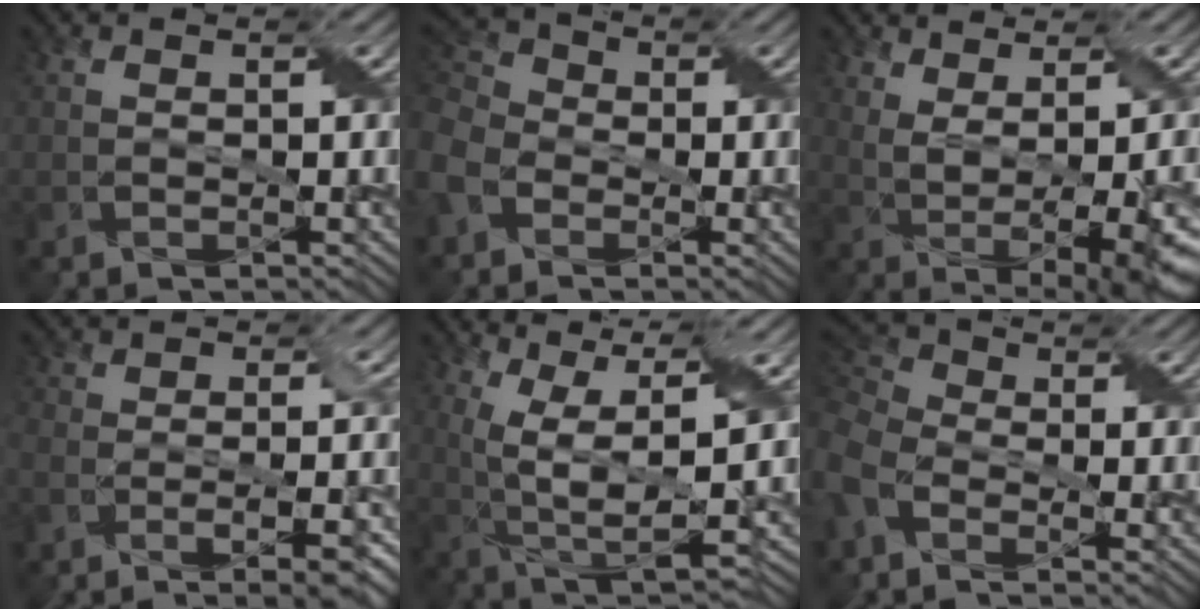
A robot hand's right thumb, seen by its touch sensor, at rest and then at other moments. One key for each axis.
{"total": 6.9, "fx": -3.0, "fy": 5.2, "fz": 3.4, "tx": -0.119, "ty": -0.005, "tz": -0.077}
{"total": 8.2, "fx": 1.0, "fy": 2.6, "fz": 7.7, "tx": -0.103, "ty": 0.004, "tz": 0.032}
{"total": 9.9, "fx": -6.2, "fy": 3.7, "fz": 6.8, "tx": -0.093, "ty": -0.006, "tz": -0.075}
{"total": 9.6, "fx": 2.6, "fy": 3.1, "fz": 8.6, "tx": -0.186, "ty": 0.002, "tz": 0.055}
{"total": 6.4, "fx": -2.4, "fy": 4.3, "fz": 4.1, "tx": -0.123, "ty": -0.009, "tz": -0.061}